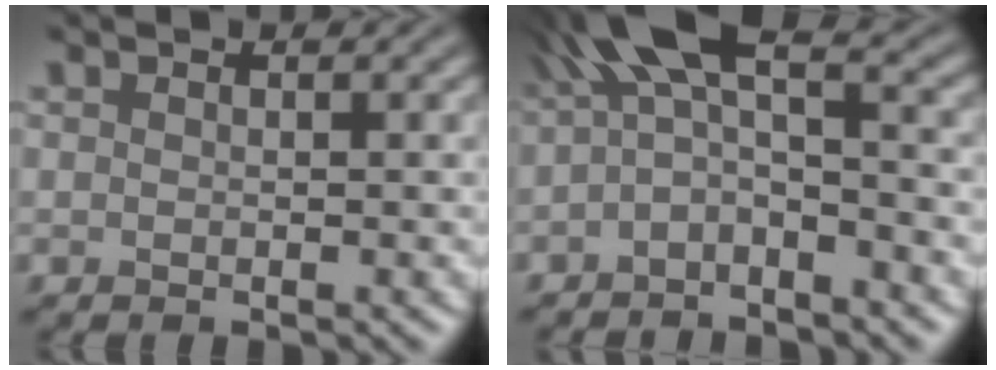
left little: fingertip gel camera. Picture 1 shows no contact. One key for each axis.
{"total": 6.0, "fx": 0.1, "fy": 2.4, "fz": 5.4, "tx": -0.097, "ty": 0.022, "tz": -0.019}